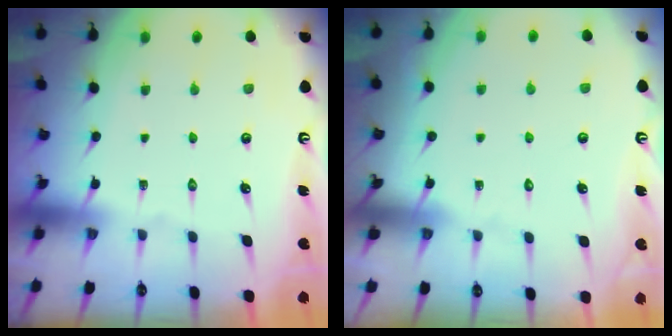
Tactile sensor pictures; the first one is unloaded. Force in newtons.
{"total": 2.9, "press": 2.9, "slide": 0.4}